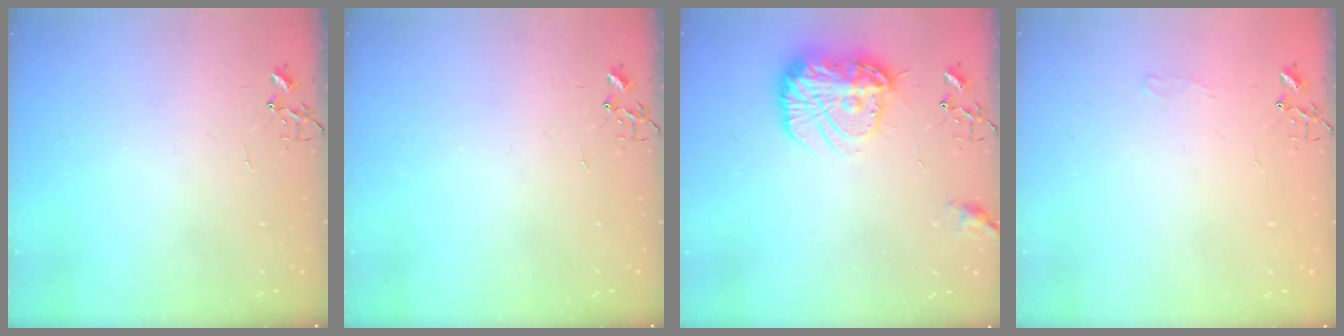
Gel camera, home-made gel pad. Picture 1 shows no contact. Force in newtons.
{"total": 0.0}
{"total": 17.1, "press": 17.0, "slide": 1.4}
{"total": 5.9, "press": 5.8, "slide": 0.7}